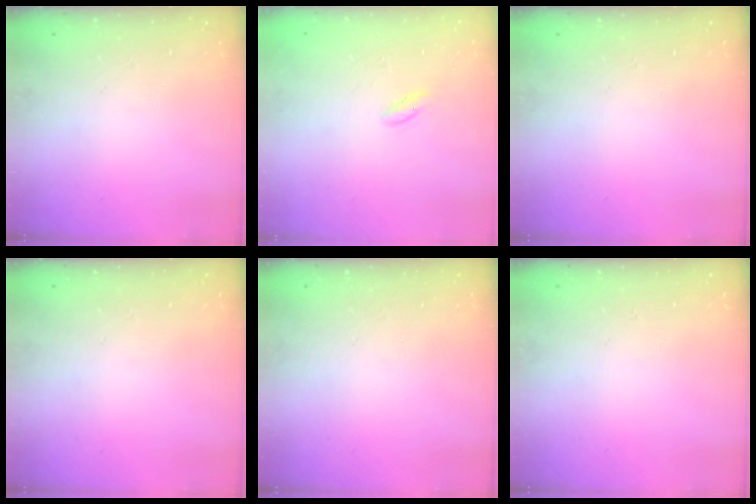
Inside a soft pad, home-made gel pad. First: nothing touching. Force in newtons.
{"total": 0.6, "press": 0.3, "slide": 0.5}
{"total": 0.0}
{"total": 0.0}
{"total": 0.0}
{"total": 0.0}